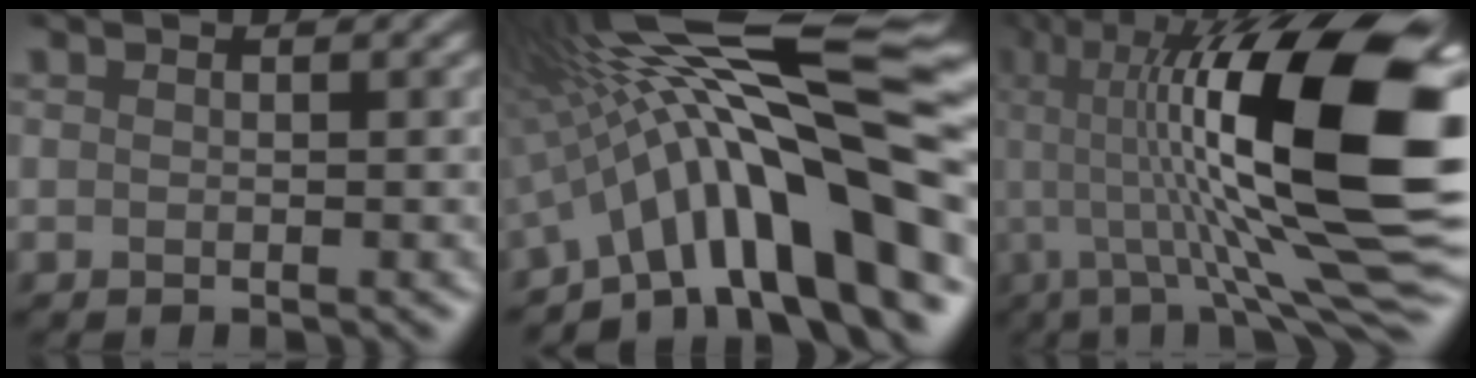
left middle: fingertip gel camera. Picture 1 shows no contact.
{"total": 15.7, "force": [-2.0, 4.1, 15.0], "torque": [-0.231, 0.042, -0.040]}
{"total": 18.1, "force": [2.7, 5.5, 17.1], "torque": [-0.289, 0.034, 0.057]}